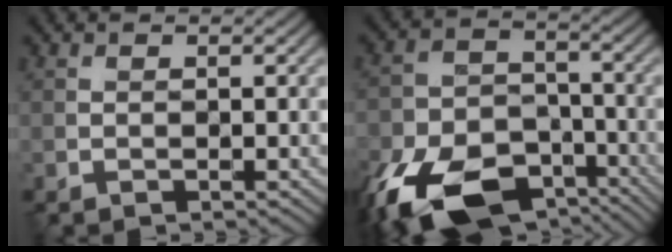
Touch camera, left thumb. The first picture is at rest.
{"total": 16.0, "force": [-9.7, 9.2, 9.0], "torque": [-0.221, -0.051, -0.164]}